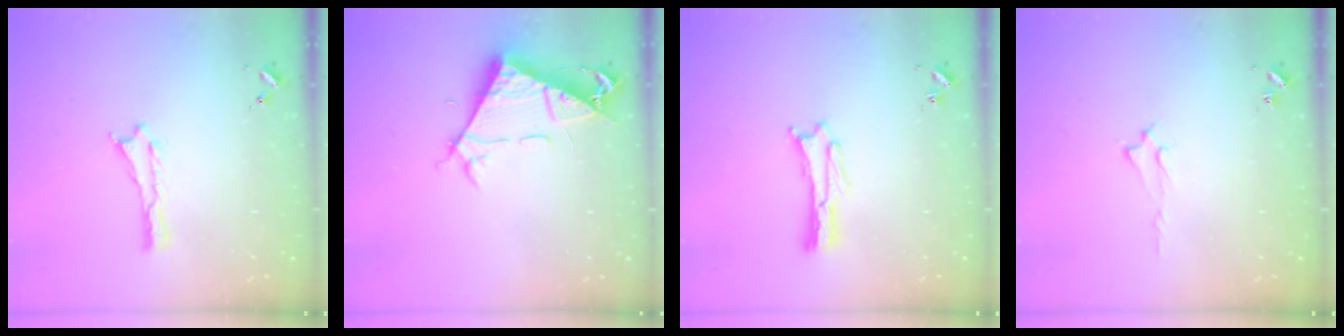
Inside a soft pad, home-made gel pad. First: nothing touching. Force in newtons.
{"total": 7.6, "press": 7.6, "slide": 0.9}
{"total": 1.1, "press": 1.1, "slide": 0.0}
{"total": 1.6, "press": 1.6, "slide": 0.2}